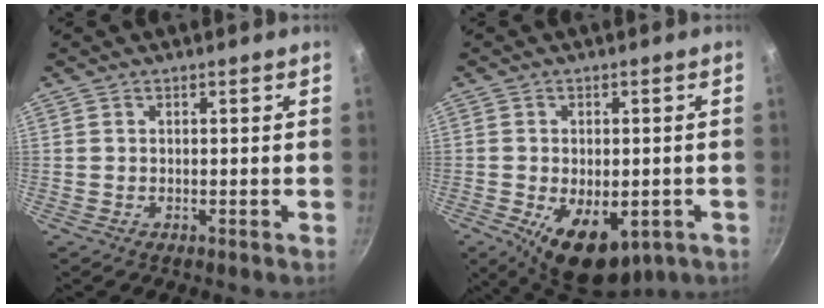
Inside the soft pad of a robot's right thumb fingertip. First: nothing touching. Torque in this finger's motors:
{"motor_torque": [-0.16, 0.67, 0.46, 0.38, 0.10]}